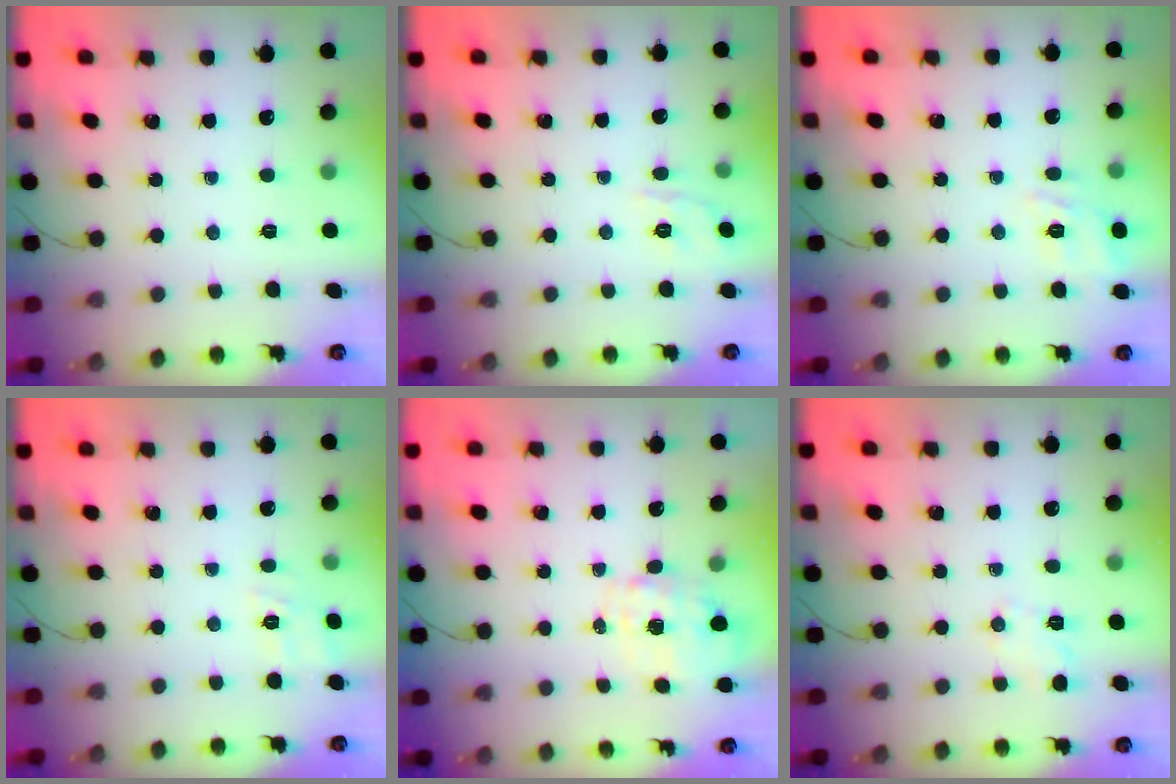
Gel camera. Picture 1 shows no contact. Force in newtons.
{"total": 6.2, "press": 6.0, "slide": 1.4}
{"total": 3.4, "press": 3.1, "slide": 1.4}
{"total": 9.8, "press": 9.5, "slide": 2.2}
{"total": 7.0, "press": 7.0, "slide": 0.6}
{"total": 2.7, "press": 2.3, "slide": 1.5}